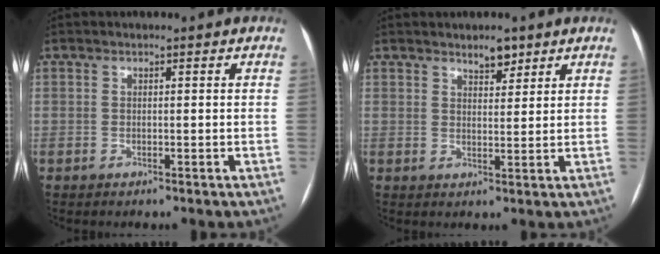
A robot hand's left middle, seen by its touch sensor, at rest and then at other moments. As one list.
[{"total": 3.1, "force": [2.4, 1.1, 1.5], "torque": [-0.026, -0.001, 0.040]}]